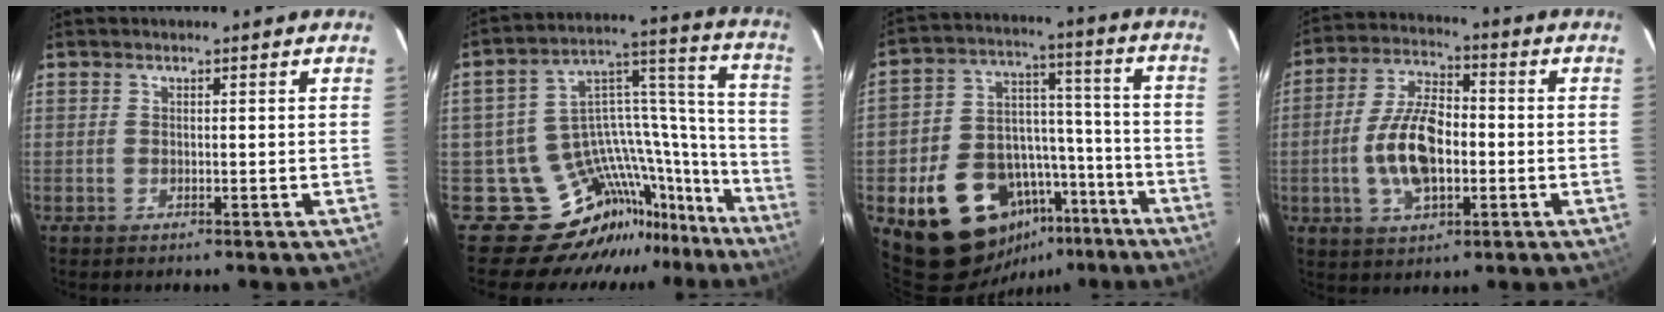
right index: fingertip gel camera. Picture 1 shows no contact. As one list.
[{"total": 17.2, "force": [-15.3, 7.0, 3.4], "torque": [-0.001, 0.102, -0.240]}, {"total": 20.8, "force": [-12.9, 13.8, 8.7], "torque": [-0.177, 0.063, -0.165]}, {"total": 12.4, "force": [-2.2, 6.3, 10.4], "torque": [-0.211, 0.009, -0.037]}]